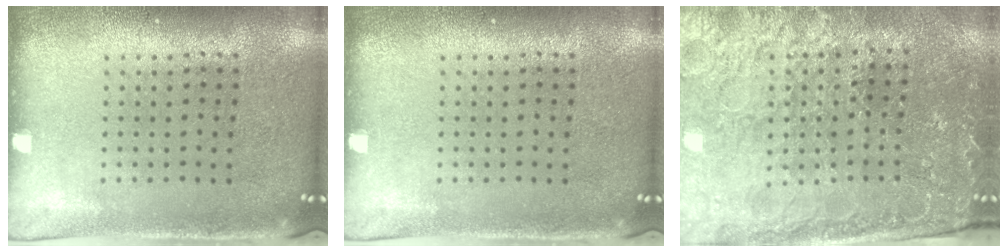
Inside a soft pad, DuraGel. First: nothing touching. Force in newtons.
{"total": 0.0}
{"total": 3.2, "press": 3.1, "slide": 0.4}